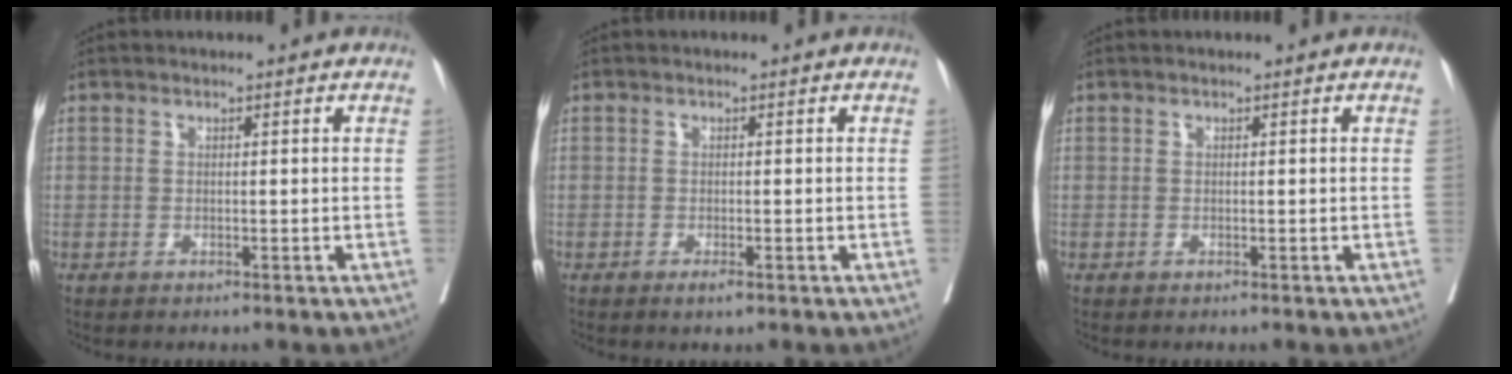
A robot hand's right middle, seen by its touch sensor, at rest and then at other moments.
{"total": 1.1, "force": [-0.7, 0.2, 0.9], "torque": [-0.014, -0.002, -0.010]}
{"total": 0.0}